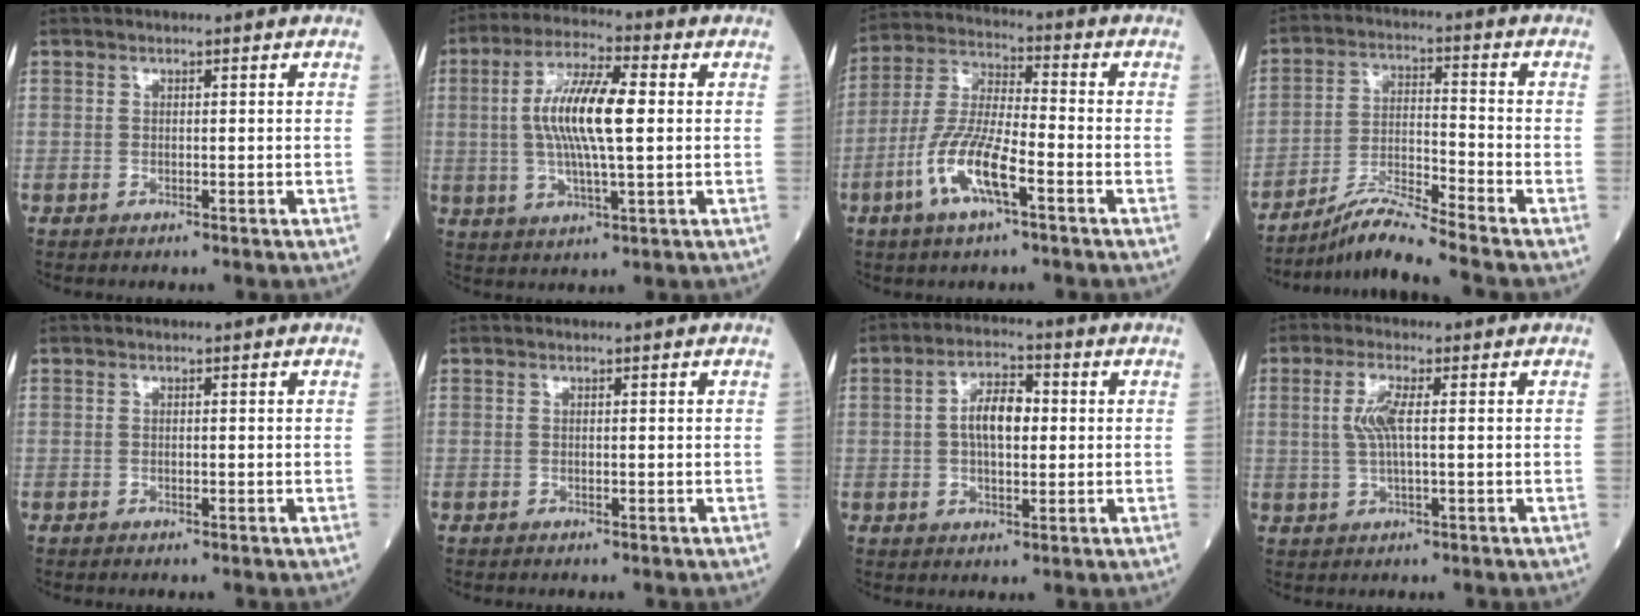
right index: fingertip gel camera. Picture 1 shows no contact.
{"total": 11.4, "force": [0.9, 2.2, 11.1], "torque": [-0.216, 0.010, 0.015]}
{"total": 10.7, "force": [-4.6, 2.0, 9.4], "torque": [-0.196, -0.003, -0.090]}
{"total": 8.0, "force": [-7.1, -1.8, 3.2], "torque": [-0.068, -0.016, -0.130]}
{"total": 0.0}
{"total": 0.0}
{"total": 6.6, "force": [0.6, 2.9, 5.9], "torque": [-0.111, 0.013, 0.005]}
{"total": 4.3, "force": [0.6, 0.8, 4.2], "torque": [-0.094, 0.005, 0.012]}